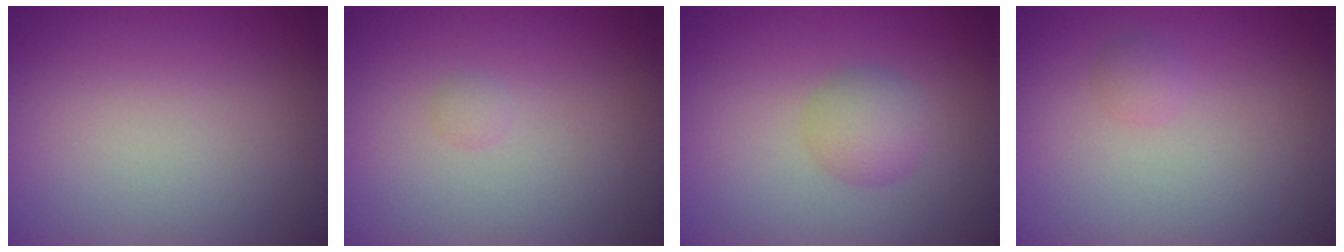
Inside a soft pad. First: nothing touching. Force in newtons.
{"total": 0.5, "press": 0.5, "slide": 0.0}
{"total": 2.2, "press": 2.2, "slide": 0.1}
{"total": 0.8, "press": 0.8, "slide": 0.0}